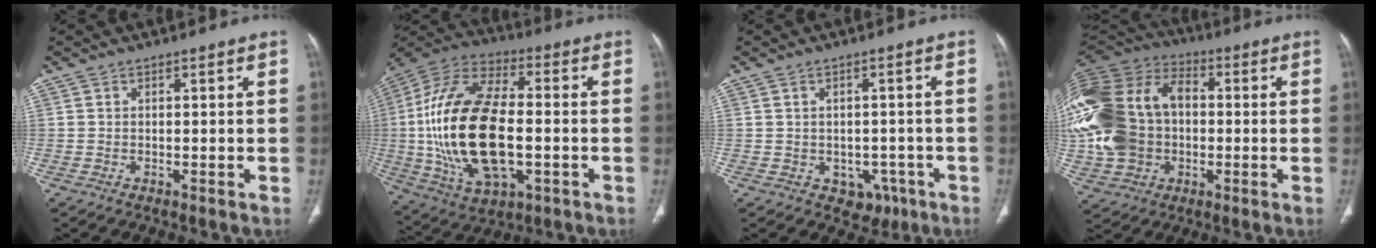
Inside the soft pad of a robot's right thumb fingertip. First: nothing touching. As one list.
[{"total": 25.8, "force": [-2.3, 13.2, 22.1], "torque": [-0.449, 0.010, -0.032]}, {"total": 5.1, "force": [-2.0, 4.0, 2.4], "torque": [-0.009, 0.014, -0.015]}, {"total": 27.1, "force": [-0.3, 20.5, 17.8], "torque": [-0.411, 0.038, 0.003]}]